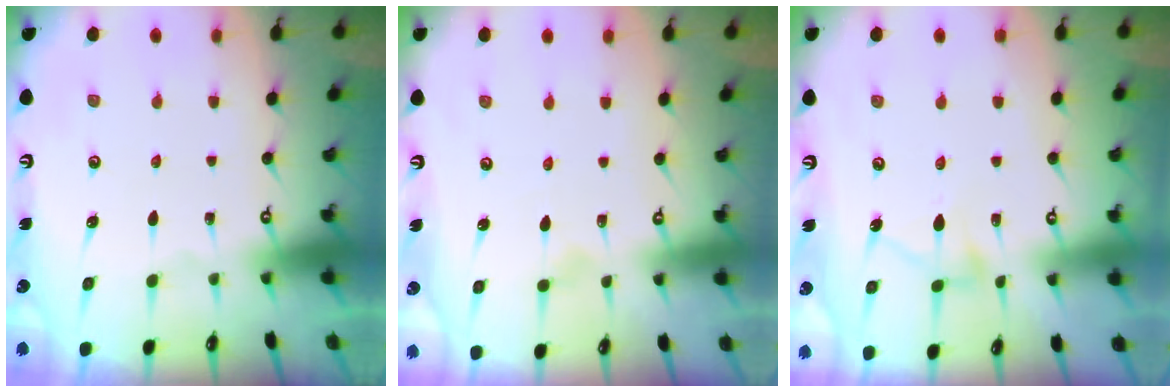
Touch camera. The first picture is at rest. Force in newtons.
{"total": 3.2, "press": 3.2, "slide": 0.1}
{"total": 5.3, "press": 5.2, "slide": 0.4}